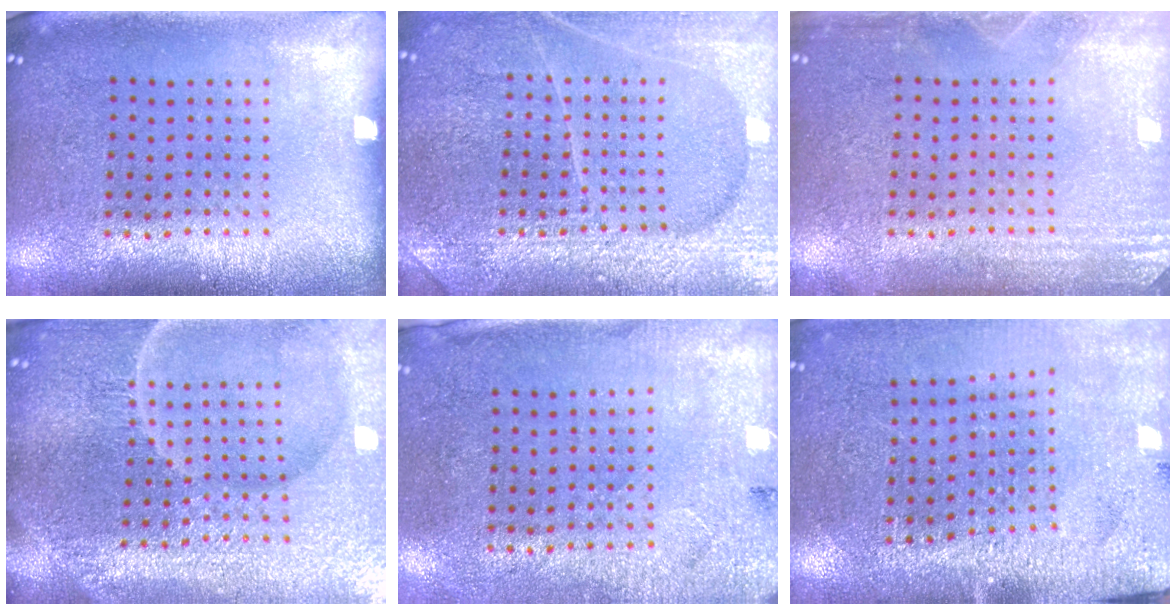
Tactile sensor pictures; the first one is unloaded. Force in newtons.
{"total": 4.9, "press": 4.9, "slide": 0.5}
{"total": 2.7, "press": 2.7, "slide": 0.3}
{"total": 6.3, "press": 5.7, "slide": 2.7}
{"total": 2.7, "press": 2.2, "slide": 1.5}
{"total": 2.9, "press": 2.9, "slide": 0.2}